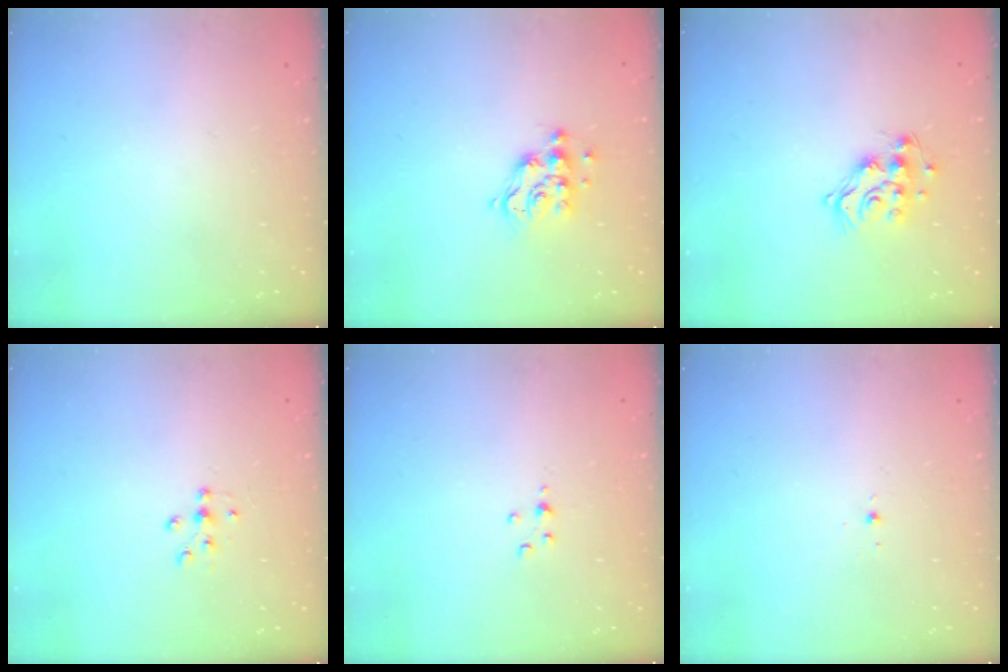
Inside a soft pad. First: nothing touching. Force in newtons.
{"total": 10.1, "press": 10.1, "slide": 0.3}
{"total": 12.5, "press": 12.5, "slide": 0.8}
{"total": 5.6, "press": 5.5, "slide": 1.2}
{"total": 2.9, "press": 2.8, "slide": 0.4}
{"total": 2.9, "press": 2.8, "slide": 0.8}